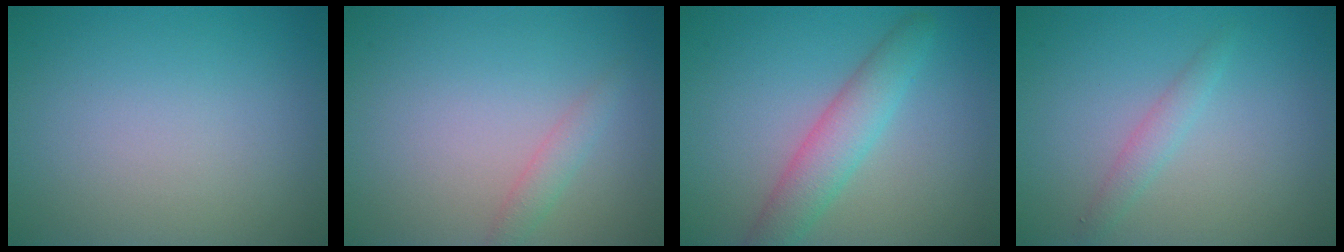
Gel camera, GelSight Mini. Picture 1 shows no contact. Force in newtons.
{"total": 1.5, "press": 1.5, "slide": 0.0}
{"total": 4.0, "press": 3.9, "slide": 0.2}
{"total": 1.1, "press": 1.1, "slide": 0.1}